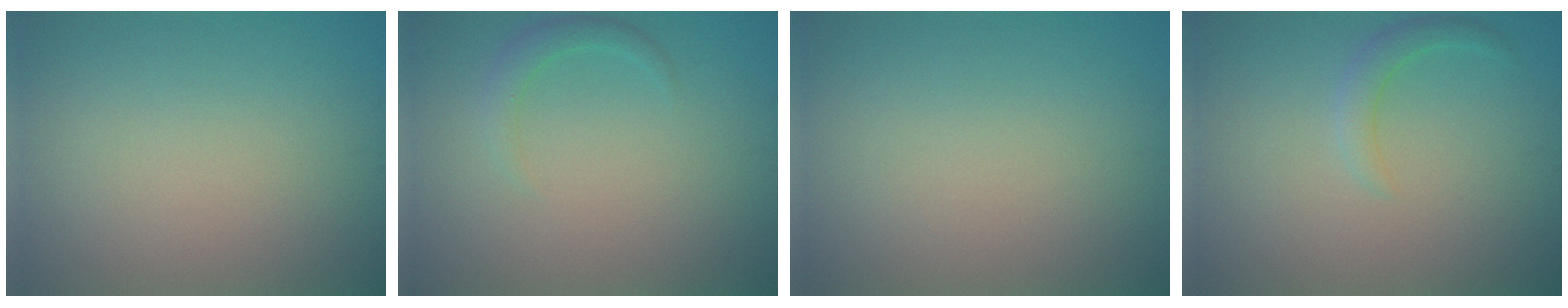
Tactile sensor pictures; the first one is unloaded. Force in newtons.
{"total": 1.5, "press": 1.5, "slide": 0.1}
{"total": 0.0}
{"total": 1.6, "press": 1.6, "slide": 0.2}